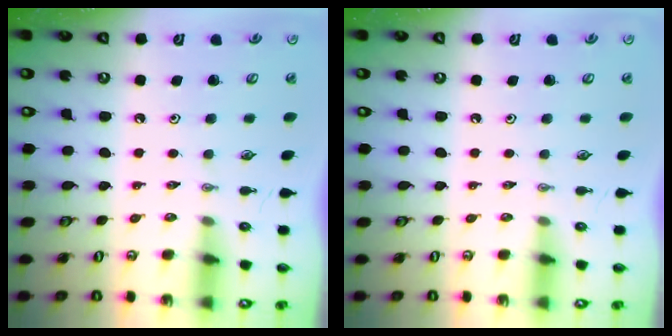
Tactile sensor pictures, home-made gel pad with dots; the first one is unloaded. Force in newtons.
{"total": 0.0}